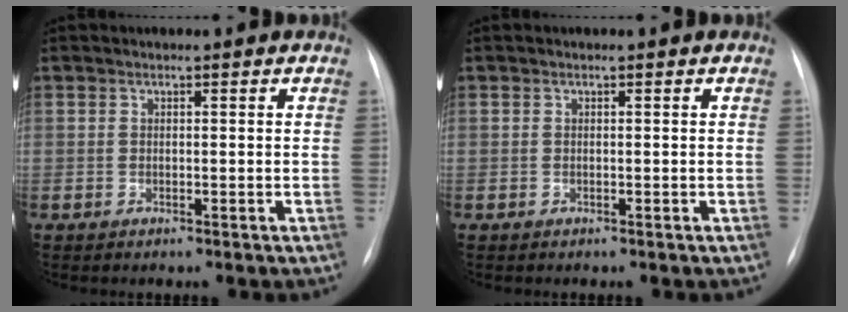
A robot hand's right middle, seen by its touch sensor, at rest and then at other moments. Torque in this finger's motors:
{"motor_torque": [0.02, -0.15, -0.02, -0.01]}